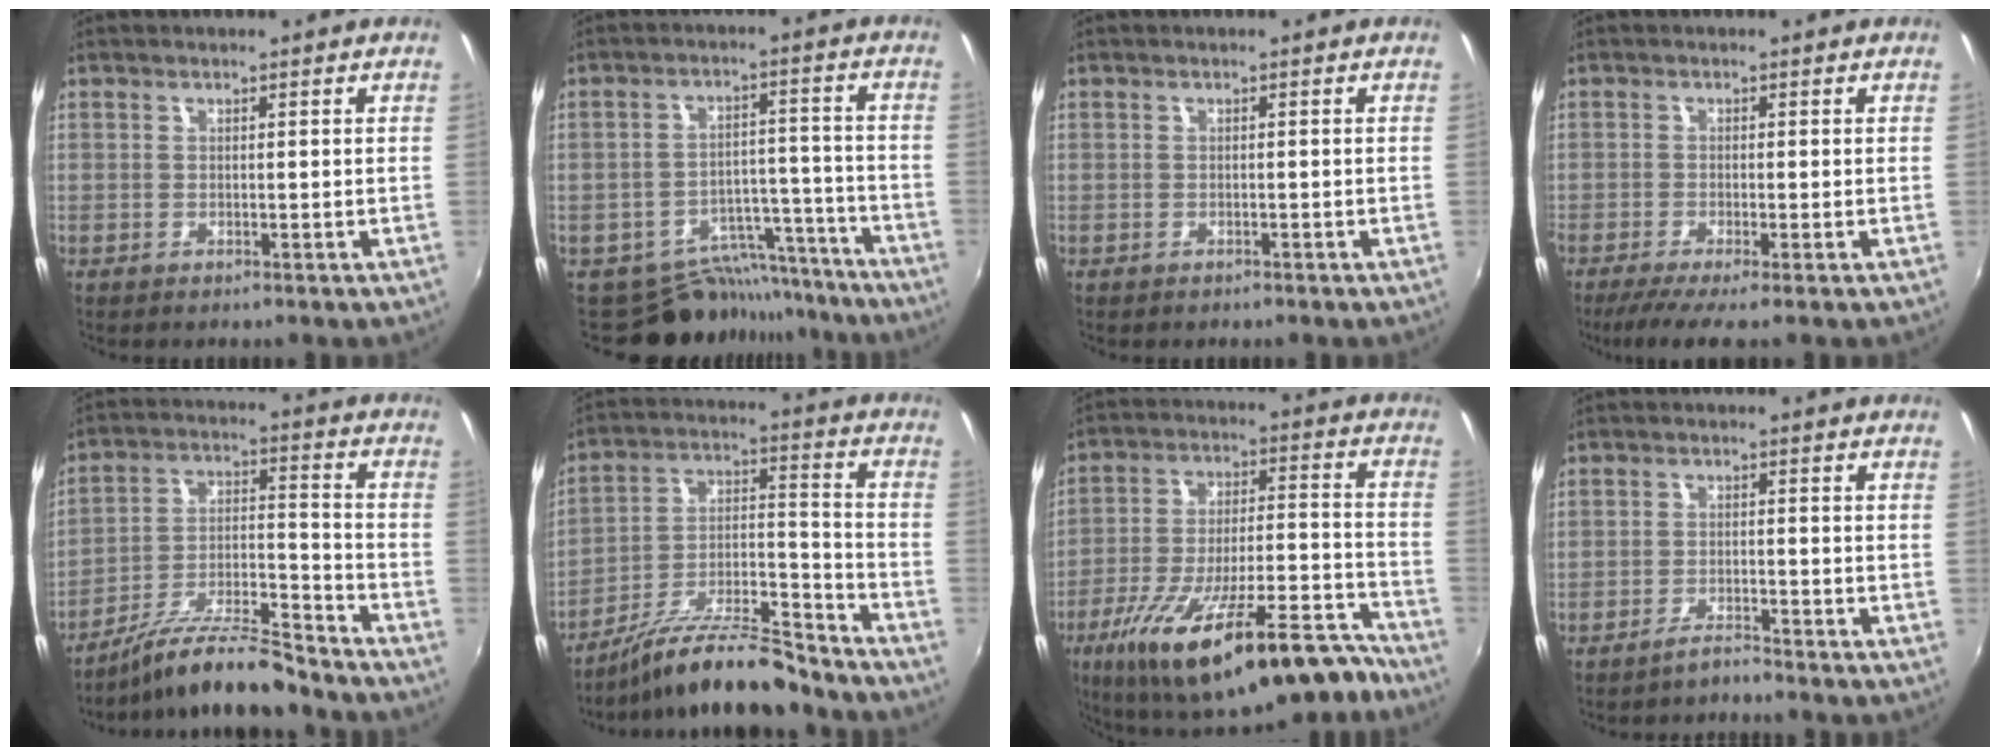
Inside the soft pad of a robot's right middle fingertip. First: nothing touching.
{"total": 11.7, "force": [-10.7, 4.7, 1.2], "torque": [-0.019, 0.040, -0.141]}
{"total": 0.7, "force": [-0.5, 0.3, 0.1], "torque": [-0.005, 0.000, -0.007]}
{"total": 4.7, "force": [-3.4, -0.2, 3.2], "torque": [-0.077, -0.024, -0.064]}
{"total": 14.0, "force": [-12.4, 1.3, 6.4], "torque": [-0.129, -0.003, -0.217]}
{"total": 17.0, "force": [-14.4, 3.1, 8.5], "torque": [-0.153, 0.007, -0.240]}
{"total": 27.2, "force": [-18.9, 8.2, 17.8], "torque": [-0.297, -0.028, -0.271]}
{"total": 2.4, "force": [-2.3, 0.0, 0.5], "torque": [-0.018, 0.000, -0.040]}